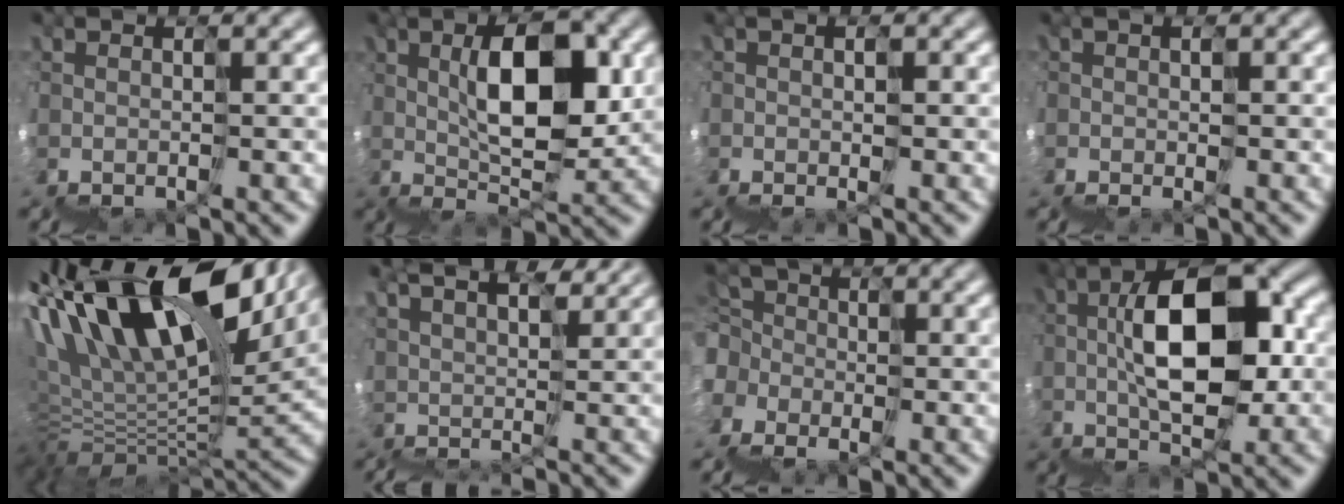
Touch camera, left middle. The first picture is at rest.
{"total": 4.2, "force": [2.8, 0.9, 3.0], "torque": [-0.034, 0.042, 0.038]}
{"total": 2.0, "force": [0.1, 1.3, 1.5], "torque": [-0.023, -0.003, 0.008]}
{"total": 1.8, "force": [-0.2, 1.2, 1.4], "torque": [-0.021, -0.004, 0.004]}
{"total": 11.1, "force": [6.9, 4.5, 7.4], "torque": [-0.123, 0.054, 0.107]}
{"total": 7.2, "force": [7.0, 0.9, 1.0], "torque": [-0.008, 0.051, 0.109]}
{"total": 4.4, "force": [-2.1, 3.8, -0.9], "torque": [0.001, 0.016, -0.054]}
{"total": 6.5, "force": [2.4, 2.5, 5.5], "torque": [-0.070, 0.050, 0.026]}